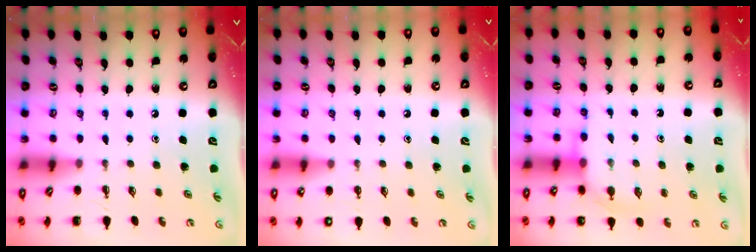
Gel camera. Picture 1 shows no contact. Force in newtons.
{"total": 2.6, "press": 2.1, "slide": 1.6}
{"total": 9.0, "press": 9.0, "slide": 0.9}